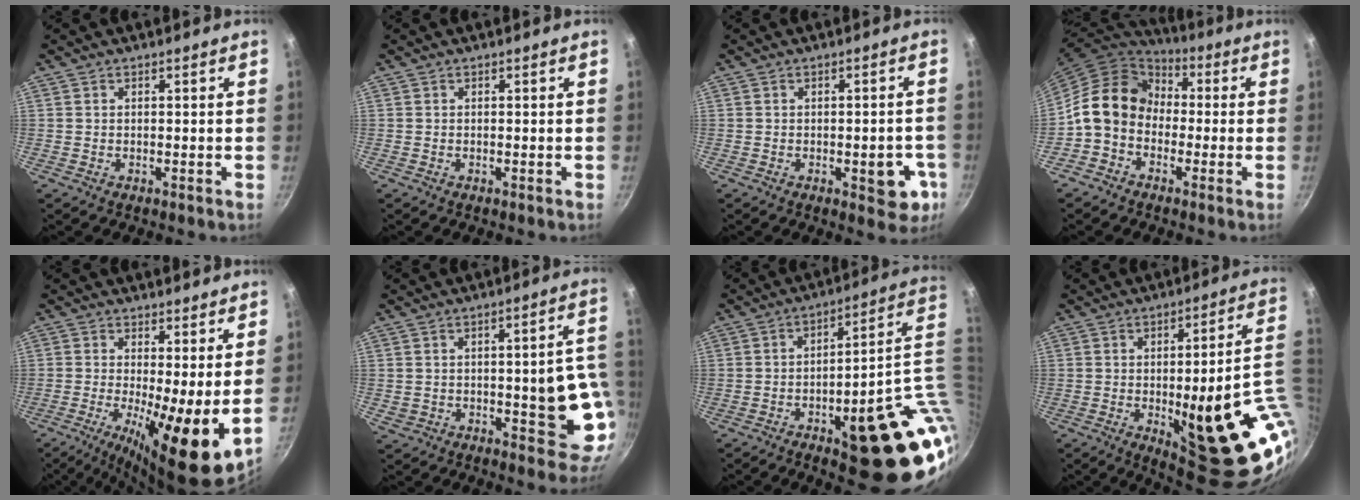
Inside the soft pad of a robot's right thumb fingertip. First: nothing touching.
{"total": 0.0}
{"total": 7.3, "force": [-2.3, 3.4, 6.0], "torque": [-0.045, 0.013, -0.026]}
{"total": 12.6, "force": [-1.1, 10.1, 7.4], "torque": [-0.095, 0.039, -0.044]}
{"total": 12.6, "force": [-0.3, 3.2, 12.2], "torque": [-0.192, -0.022, -0.008]}
{"total": 12.4, "force": [-1.4, 5.7, 10.9], "torque": [-0.093, 0.019, -0.011]}
{"total": 24.2, "force": [-4.0, 7.8, 22.6], "torque": [-0.239, 0.009, -0.039]}
{"total": 25.0, "force": [-3.7, 7.6, 23.6], "torque": [-0.269, -0.010, -0.028]}